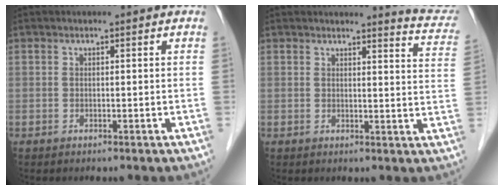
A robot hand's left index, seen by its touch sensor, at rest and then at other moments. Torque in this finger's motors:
{"motor_torque": [0.95, -1.19, 0.10, 0.01]}